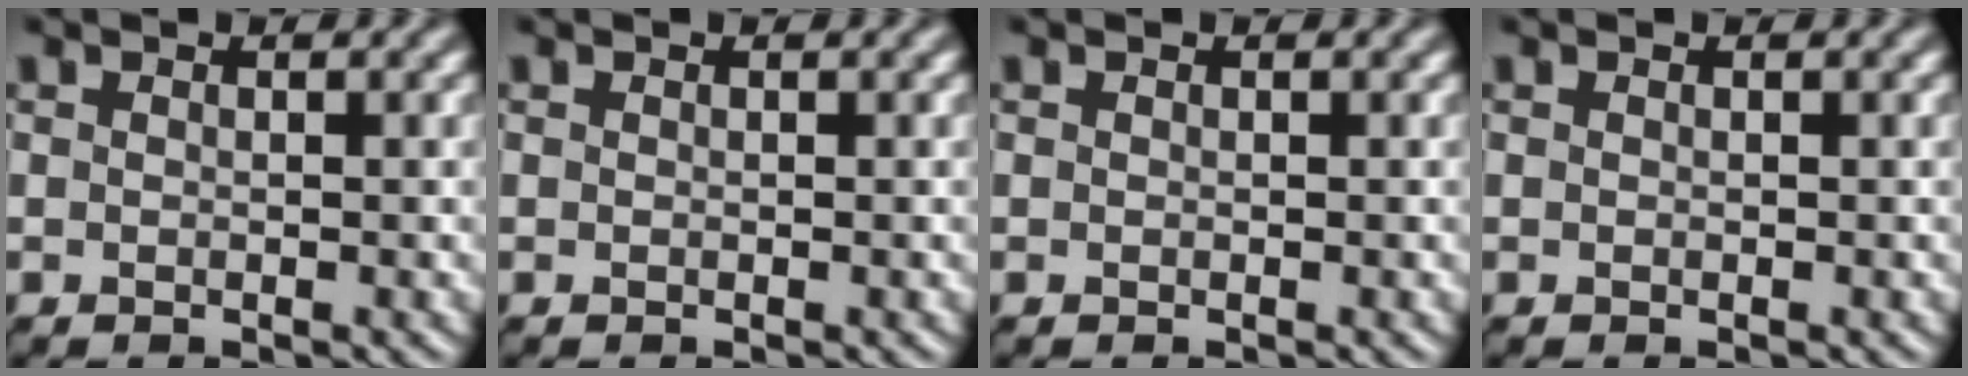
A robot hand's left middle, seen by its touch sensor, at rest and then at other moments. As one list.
[{"total": 0.0}, {"total": 0.0}, {"total": 0.0}]